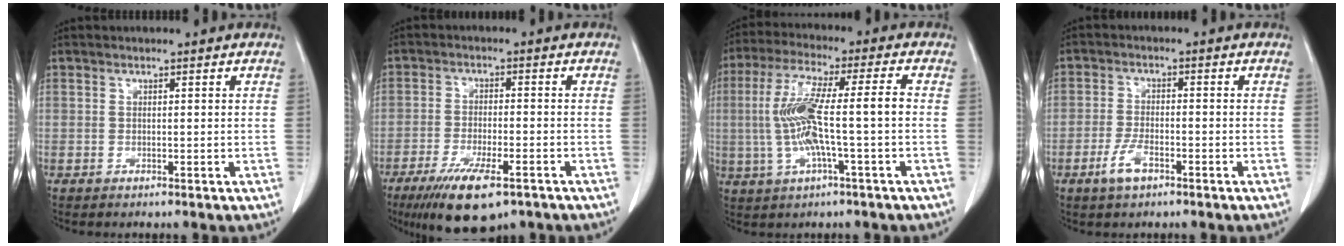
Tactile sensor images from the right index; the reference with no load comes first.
{"total": 11.1, "force": [-7.2, 2.7, 8.1], "torque": [-0.141, -0.022, -0.115]}
{"total": 11.6, "force": [-1.2, 0.9, 11.5], "torque": [-0.237, 0.017, -0.024]}
{"total": 4.4, "force": [-2.6, 1.5, 3.2], "torque": [-0.070, -0.001, -0.046]}